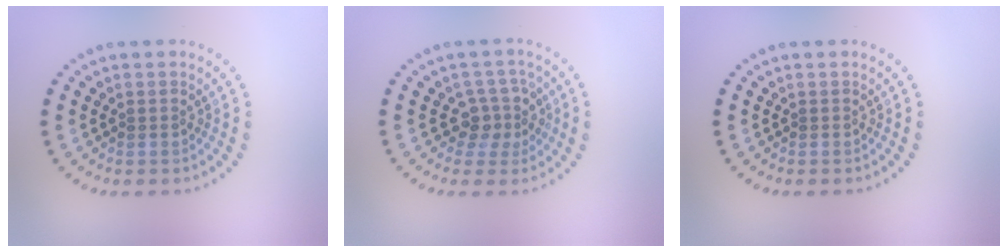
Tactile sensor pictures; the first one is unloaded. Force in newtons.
{"total": 2.8, "press": 2.2, "slide": 1.7}
{"total": 0.0}